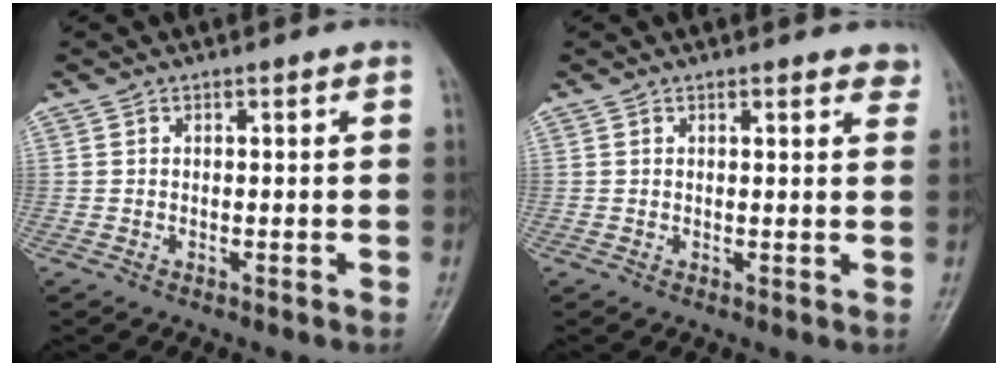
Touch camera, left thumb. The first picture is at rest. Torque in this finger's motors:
{"motor_torque": [-0.03, 0.04, -0.20, -0.01, 0.03]}